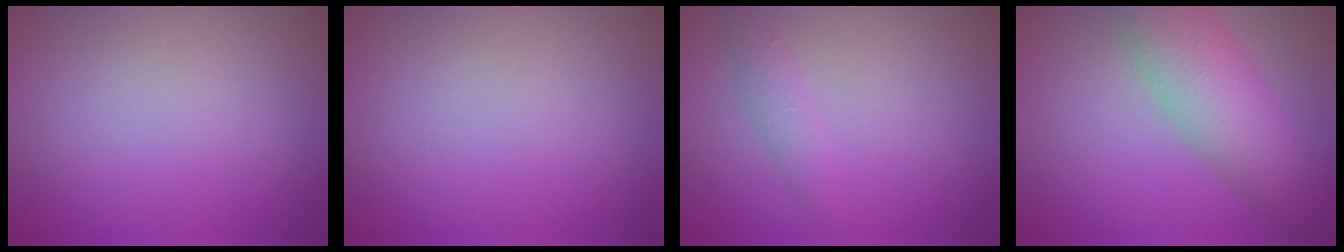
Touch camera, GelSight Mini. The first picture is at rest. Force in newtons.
{"total": 0.0}
{"total": 1.4, "press": 1.4, "slide": 0.0}
{"total": 6.6, "press": 6.6, "slide": 0.2}